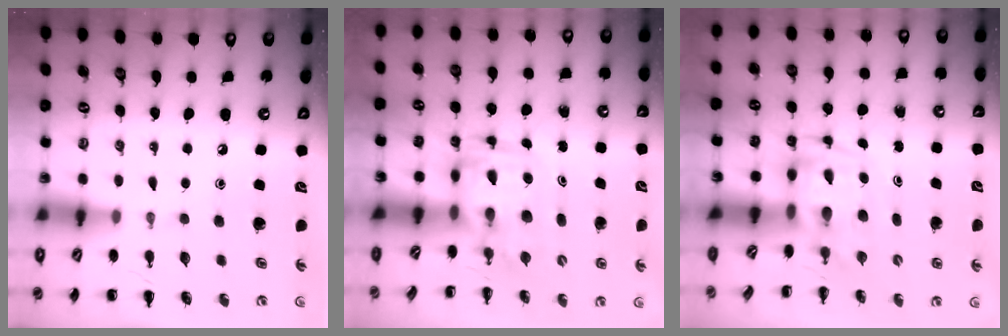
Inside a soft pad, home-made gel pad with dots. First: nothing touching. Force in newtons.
{"total": 3.7, "press": 3.6, "slide": 0.7}
{"total": 3.4, "press": 3.3, "slide": 0.7}